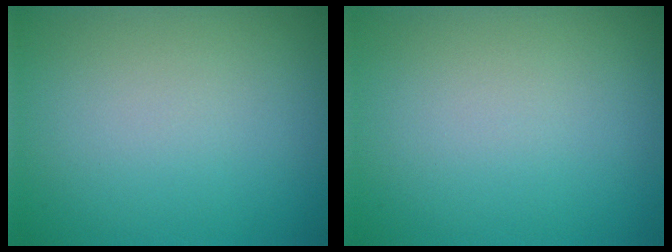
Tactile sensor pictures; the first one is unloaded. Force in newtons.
{"total": 0.0}